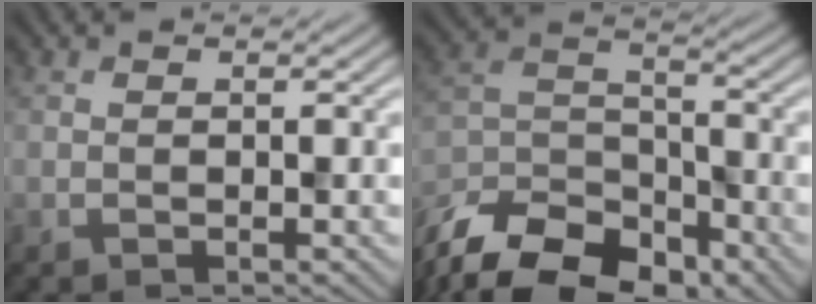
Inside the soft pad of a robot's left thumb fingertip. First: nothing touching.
{"total": 15.0, "force": [-11.8, 6.7, 6.4], "torque": [-0.146, -0.032, -0.197]}